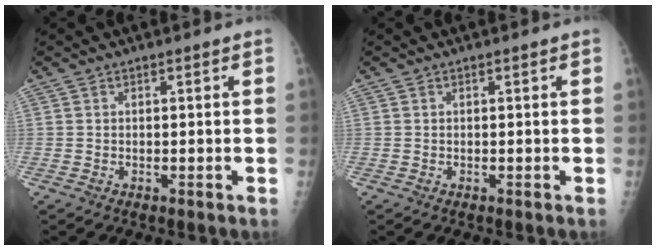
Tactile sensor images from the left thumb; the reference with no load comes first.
{"total": 0.0}